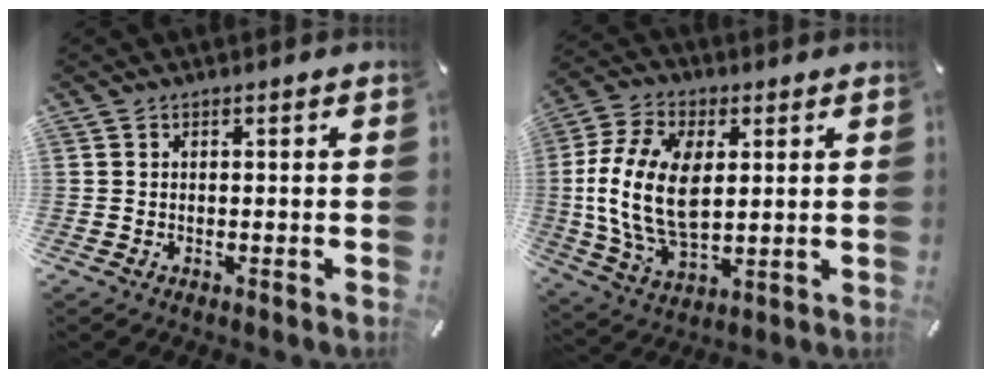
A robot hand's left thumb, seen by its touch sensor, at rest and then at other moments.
{"total": 16.2, "force": [1.7, 10.4, 12.3], "torque": [-0.279, 0.000, 0.030]}